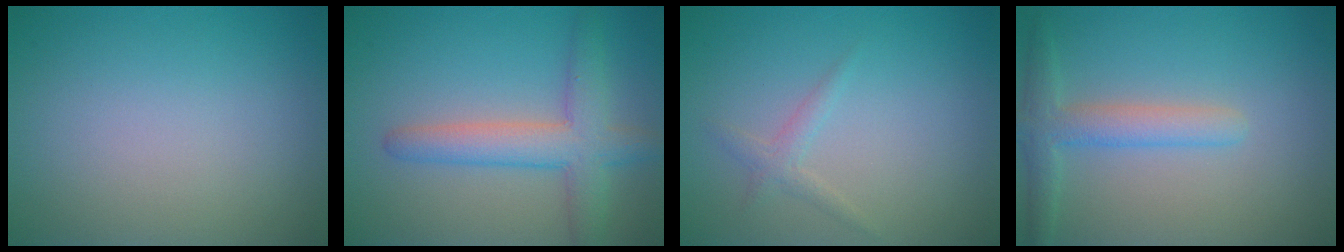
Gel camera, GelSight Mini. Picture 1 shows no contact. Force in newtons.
{"total": 4.7, "press": 4.7, "slide": 0.2}
{"total": 1.3, "press": 1.3, "slide": 0.0}
{"total": 3.1, "press": 3.1, "slide": 0.1}